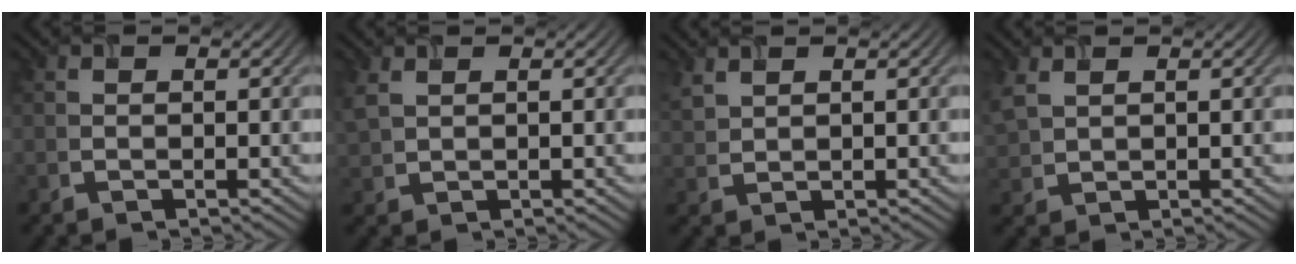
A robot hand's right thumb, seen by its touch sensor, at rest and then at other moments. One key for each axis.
{"total": 2.2, "fx": 1.3, "fy": 1.1, "fz": 1.4, "tx": -0.045, "ty": 0.004, "tz": 0.033}
{"total": 2.2, "fx": 1.8, "fy": 0.9, "fz": 1.1, "tx": -0.036, "ty": 0.004, "tz": 0.045}
{"total": 3.6, "fx": 1.9, "fy": 2.0, "fz": 2.2, "tx": -0.075, "ty": 0.007, "tz": 0.046}